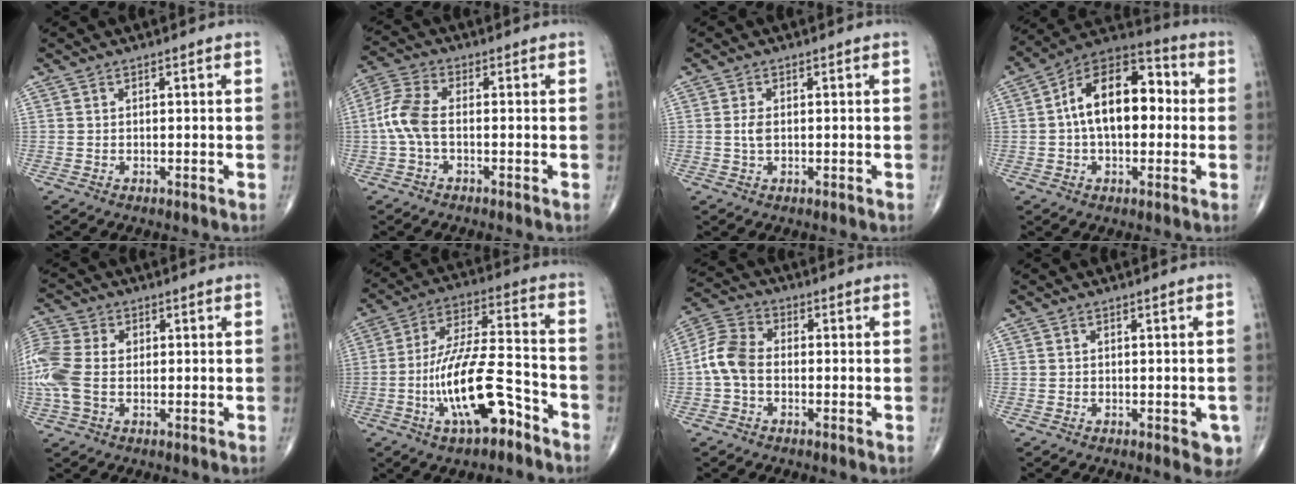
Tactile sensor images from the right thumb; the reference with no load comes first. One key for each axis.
{"total": 6.6, "fx": -0.9, "fy": 3.3, "fz": 5.7, "tx": -0.141, "ty": 0.018, "tz": -0.026}
{"total": 1.8, "fx": 0.0, "fy": 0.9, "fz": 1.5, "tx": -0.035, "ty": 0.000, "tz": 0.000}
{"total": 16.5, "fx": 1.1, "fy": 9.6, "fz": 13.4, "tx": -0.193, "ty": 0.038, "tz": 0.005}
{"total": 12.7, "fx": 0.1, "fy": 8.7, "fz": 9.3, "tx": -0.258, "ty": 0.018, "tz": 0.001}
{"total": 16.6, "fx": -7.5, "fy": 5.8, "fz": 13.6, "tx": -0.249, "ty": 0.057, "tz": -0.126}
{"total": 7.4, "fx": -1.1, "fy": 5.0, "fz": 5.3, "tx": -0.106, "ty": 0.021, "tz": -0.036}
{"total": 3.3, "fx": -1.3, "fy": 1.5, "fz": 2.6, "tx": -0.008, "ty": 0.000, "tz": -0.017}